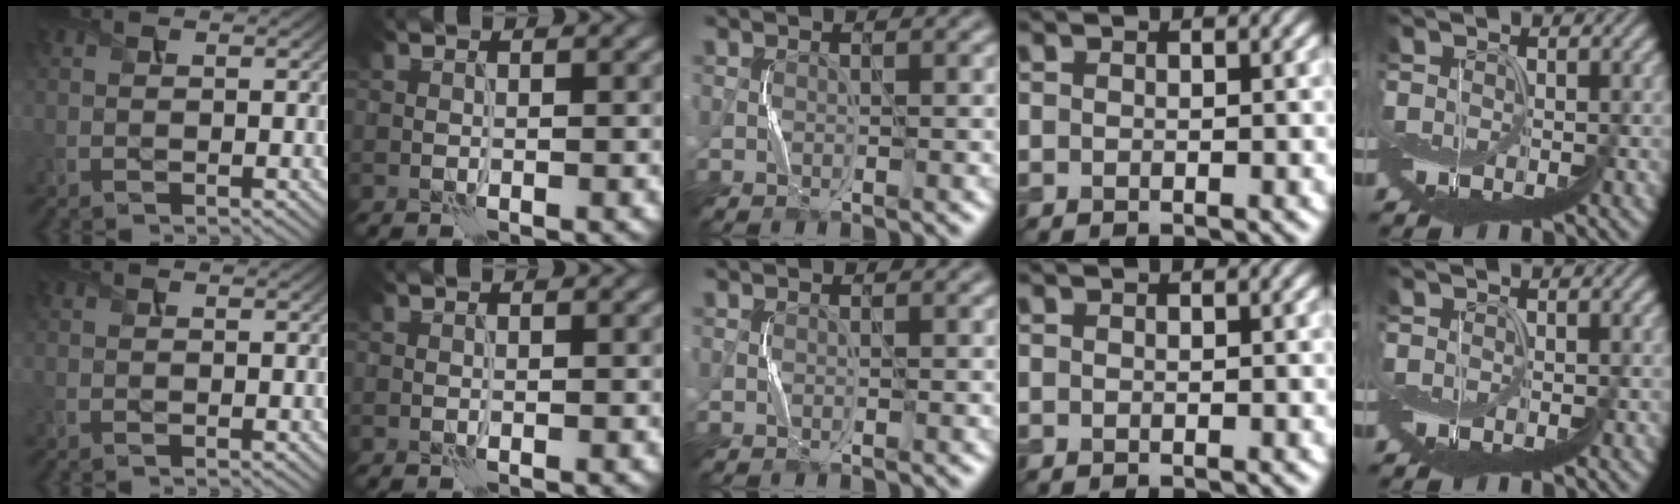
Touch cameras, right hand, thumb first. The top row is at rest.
{}